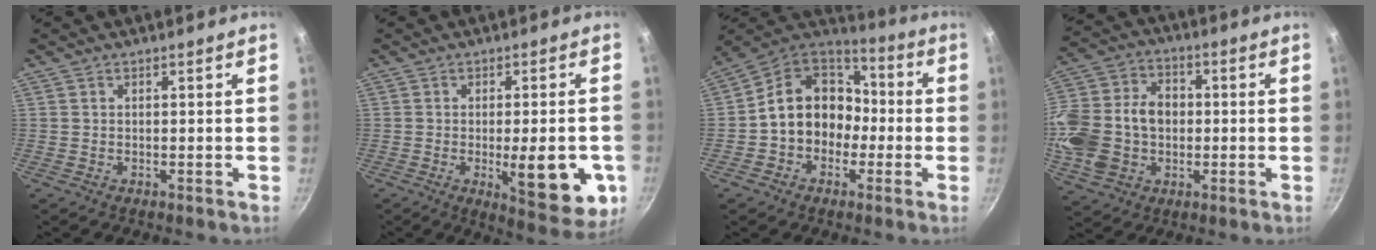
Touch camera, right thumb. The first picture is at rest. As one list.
[{"total": 14.1, "force": [-3.3, 4.6, 12.9], "torque": [-0.140, -0.004, -0.037]}, {"total": 14.0, "force": [-1.8, 11.6, 7.6], "torque": [-0.081, 0.056, -0.043]}, {"total": 19.5, "force": [-1.2, 14.9, 12.5], "torque": [-0.253, 0.037, -0.020]}]